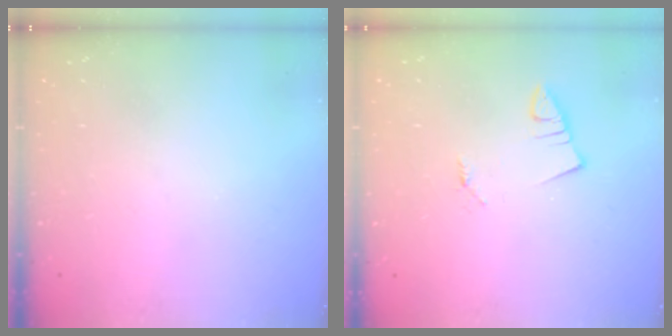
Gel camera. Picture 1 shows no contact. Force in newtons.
{"total": 1.2, "press": 1.2, "slide": 0.1}